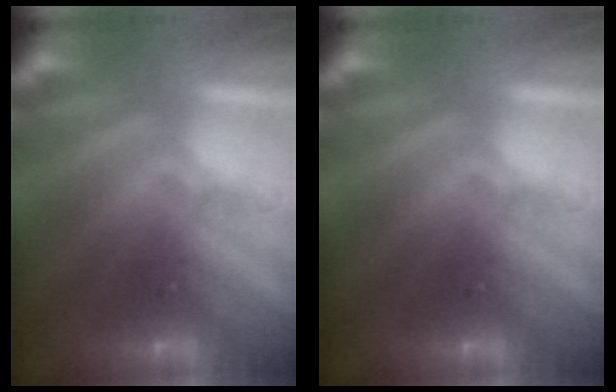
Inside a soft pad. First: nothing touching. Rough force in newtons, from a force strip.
{"total": 0.0}